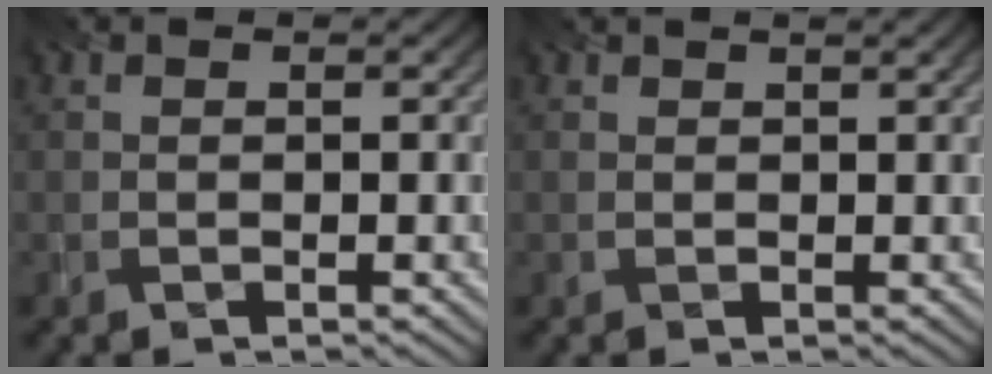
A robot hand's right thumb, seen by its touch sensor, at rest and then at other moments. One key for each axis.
{"total": 1.0, "fx": 0.9, "fy": 0.3, "fz": 0.3, "tx": -0.008, "ty": -0.001, "tz": 0.020}